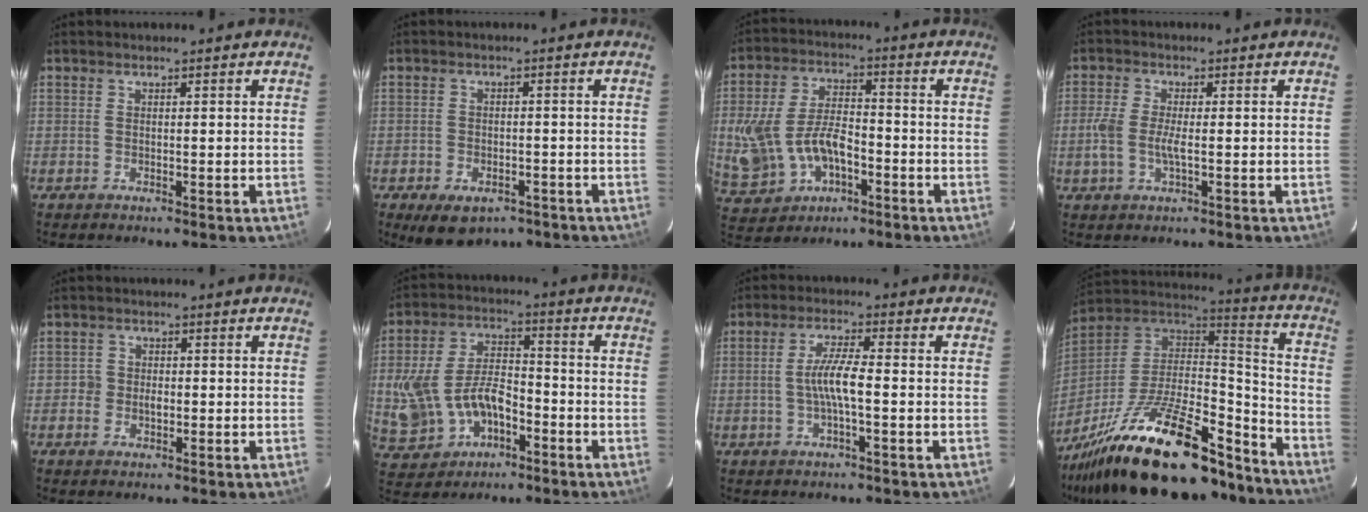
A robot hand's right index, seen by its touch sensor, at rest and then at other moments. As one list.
[{"total": 8.4, "force": [-5.4, 5.1, 4.0], "torque": [-0.084, -0.006, -0.068]}, {"total": 14.9, "force": [-3.9, 9.5, 10.8], "torque": [-0.246, 0.007, -0.049]}, {"total": 4.8, "force": [-0.9, 1.6, 4.4], "torque": [-0.098, 0.000, -0.018]}, {"total": 2.2, "force": [-0.6, 2.0, 0.6], "torque": [-0.009, 0.007, -0.012]}, {"total": 14.9, "force": [-4.7, 9.9, 10.1], "torque": [-0.233, 0.013, -0.062]}, {"total": 5.4, "force": [-1.0, 0.4, 5.3], "torque": [-0.103, 0.003, -0.019]}, {"total": 32.7, "force": [-22.9, 11.0, 20.6], "torque": [-0.372, -0.018, -0.348]}]